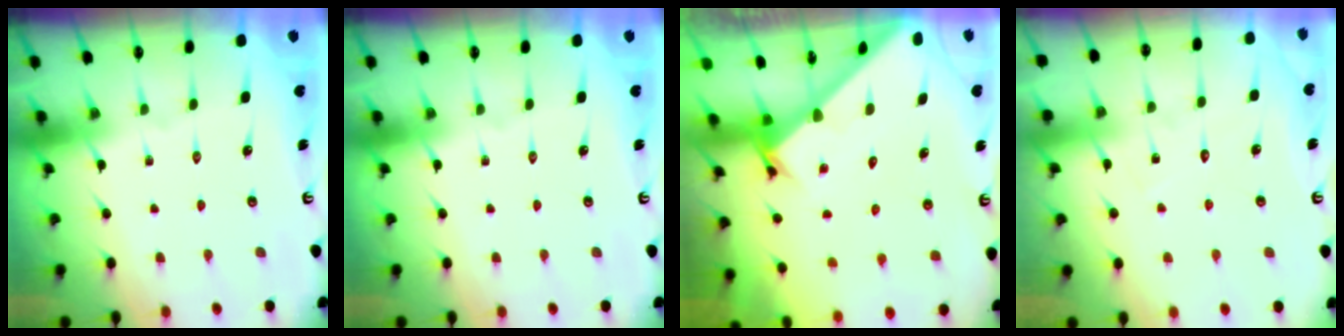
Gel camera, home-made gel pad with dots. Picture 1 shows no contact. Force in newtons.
{"total": 0.0}
{"total": 2.6, "press": 2.6, "slide": 0.3}
{"total": 6.0, "press": 6.0, "slide": 0.3}